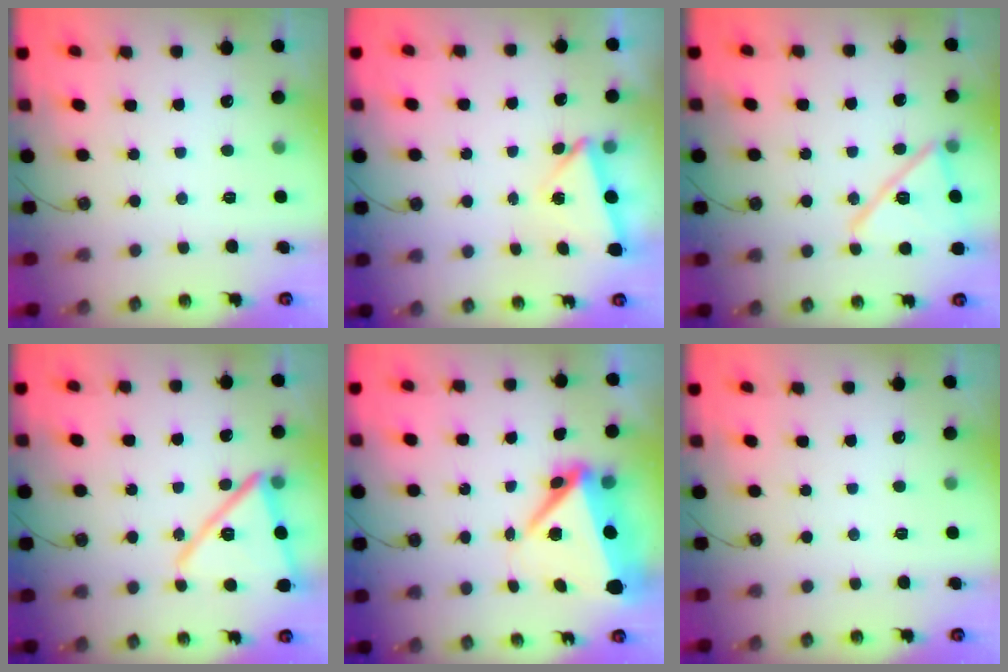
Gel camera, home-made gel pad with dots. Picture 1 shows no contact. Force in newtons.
{"total": 2.9, "press": 2.6, "slide": 1.2}
{"total": 15.6, "press": 15.6, "slide": 0.8}
{"total": 17.1, "press": 17.0, "slide": 1.7}
{"total": 9.0, "press": 8.7, "slide": 2.2}
{"total": 0.0}